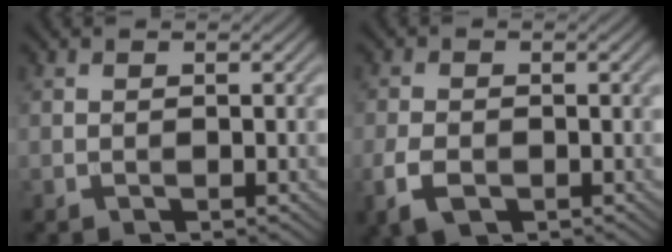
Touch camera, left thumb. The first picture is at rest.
{"total": 3.7, "force": [-1.6, 2.1, 2.6], "torque": [-0.068, -0.008, -0.035]}